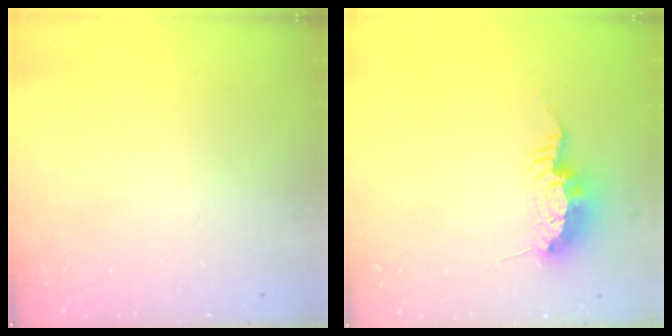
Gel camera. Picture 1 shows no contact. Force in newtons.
{"total": 9.5, "press": 9.5, "slide": 0.8}